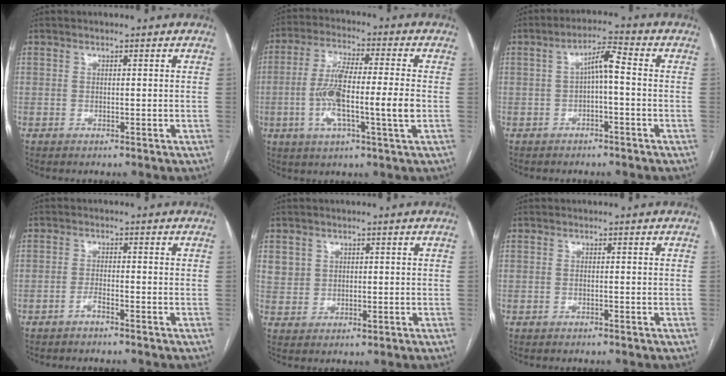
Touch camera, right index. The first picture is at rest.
{"total": 12.1, "force": [-1.9, 0.9, 11.9], "torque": [-0.228, 0.005, -0.041]}
{"total": 4.5, "force": [-0.3, 0.8, 4.4], "torque": [-0.075, 0.021, -0.004]}
{"total": 1.5, "force": [-1.2, 0.0, 0.9], "torque": [-0.019, 0.002, -0.023]}
{"total": 3.8, "force": [1.6, 3.4, 0.7], "torque": [-0.010, 0.002, 0.036]}
{"total": 0.0}